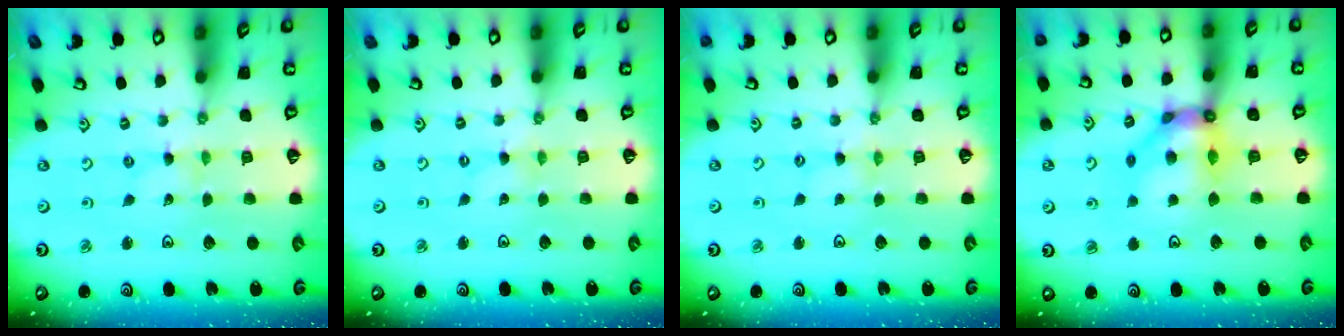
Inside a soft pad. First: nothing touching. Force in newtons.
{"total": 0.0}
{"total": 2.7, "press": 2.7, "slide": 0.4}
{"total": 12.3, "press": 12.3, "slide": 1.2}